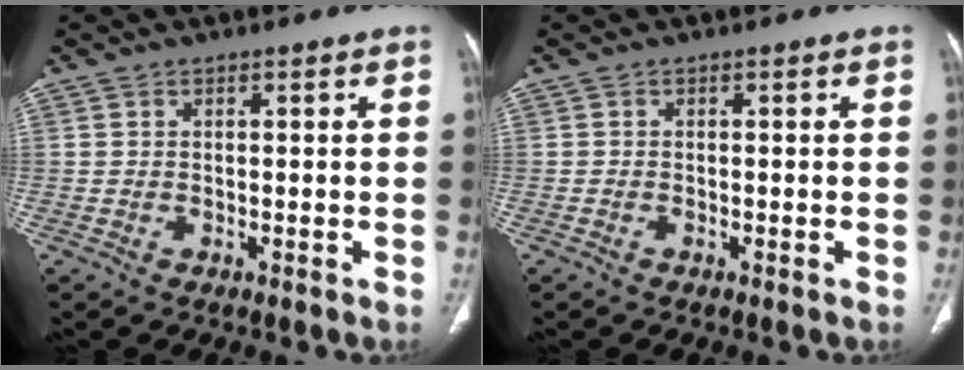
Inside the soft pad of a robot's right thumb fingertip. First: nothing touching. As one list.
[{"total": 0.0}]